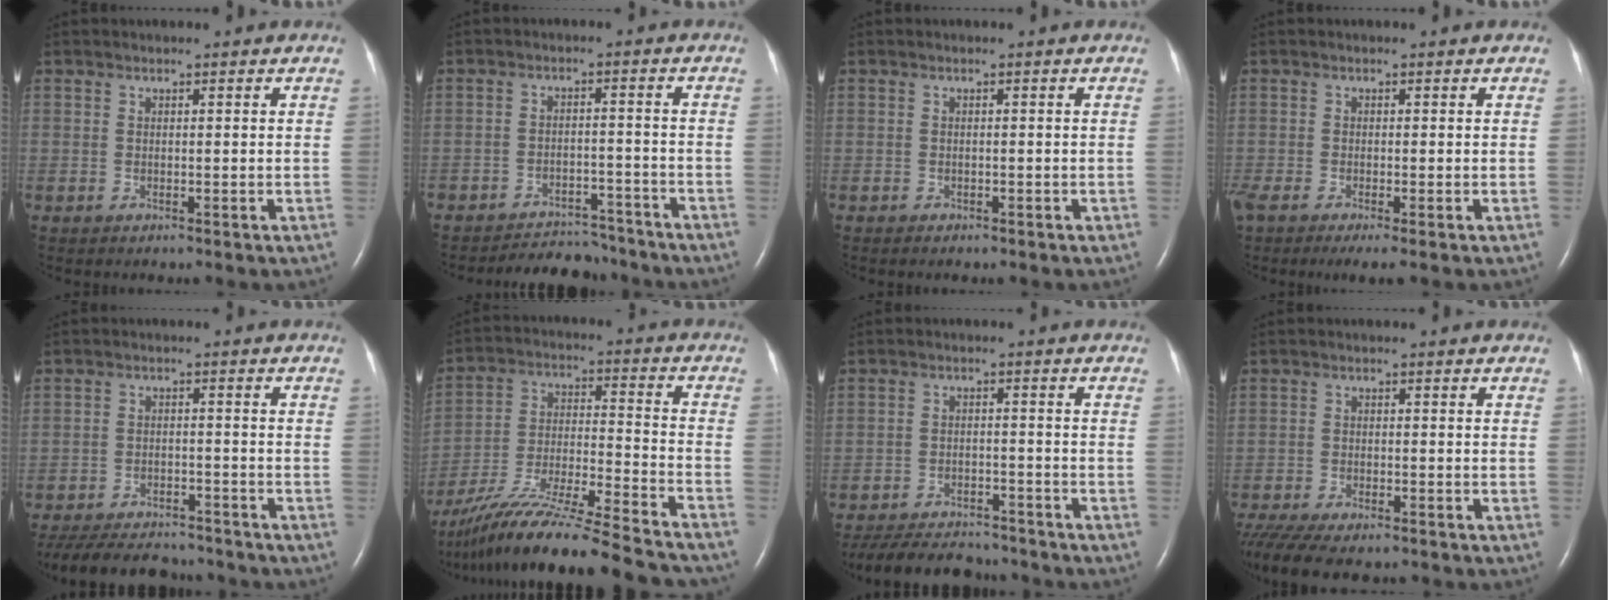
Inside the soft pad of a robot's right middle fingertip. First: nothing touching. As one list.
[{"total": 8.6, "force": [-8.2, 2.4, 0.5], "torque": [0.000, 0.008, -0.112]}, {"total": 0.9, "force": [-0.6, 0.4, 0.4], "torque": [-0.013, 0.000, -0.004]}, {"total": 4.7, "force": [-3.1, 1.1, 3.3], "torque": [-0.070, -0.016, -0.056]}, {"total": 14.7, "force": [-13.1, 4.2, 5.2], "torque": [-0.119, -0.011, -0.187]}, {"total": 29.0, "force": [-25.1, 1.5, 14.4], "torque": [-0.232, -0.048, -0.395]}, {"total": 12.7, "force": [-11.6, 3.4, 4.0], "torque": [-0.074, -0.005, -0.165]}, {"total": 11.6, "force": [-9.6, 3.2, 5.6], "torque": [-0.105, -0.009, -0.147]}]